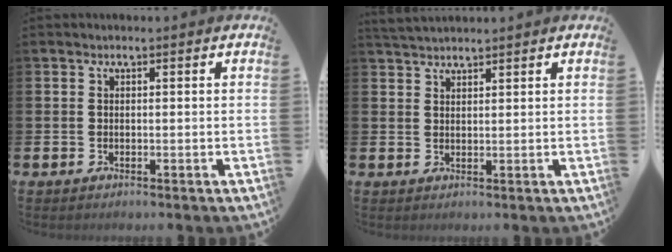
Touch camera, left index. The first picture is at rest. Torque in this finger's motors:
{"motor_torque": [-0.03, -0.18, 0.27, 0.08]}